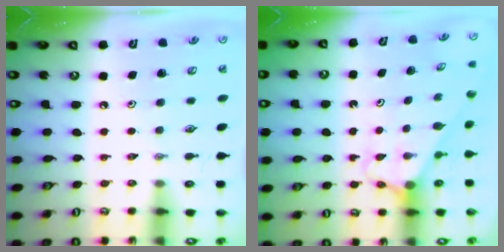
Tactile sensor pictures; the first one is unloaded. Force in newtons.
{"total": 2.7, "press": 2.7, "slide": 0.2}